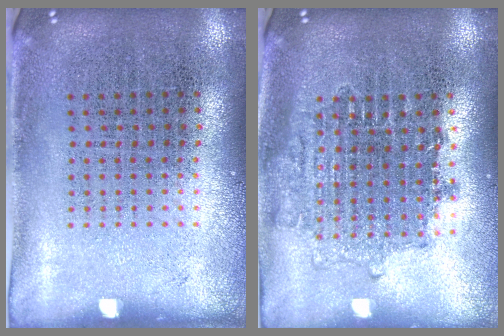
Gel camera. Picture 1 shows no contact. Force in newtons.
{"total": 1.6, "press": 1.3, "slide": 0.8}